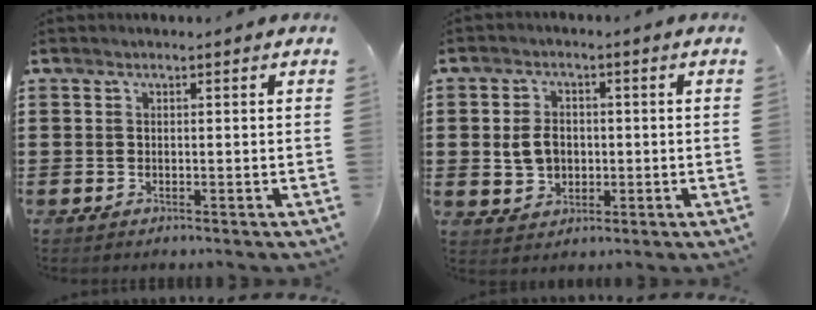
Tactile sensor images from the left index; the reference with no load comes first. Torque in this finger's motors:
{"motor_torque": [0.58, -0.11, 0.29, 0.08]}